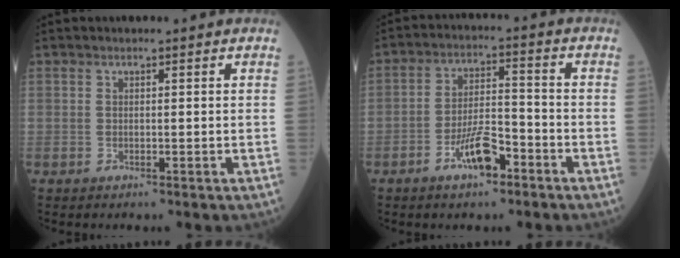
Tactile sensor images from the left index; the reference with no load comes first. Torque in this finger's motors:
{"motor_torque": [0.13, 0.15, 0.18, 0.07]}